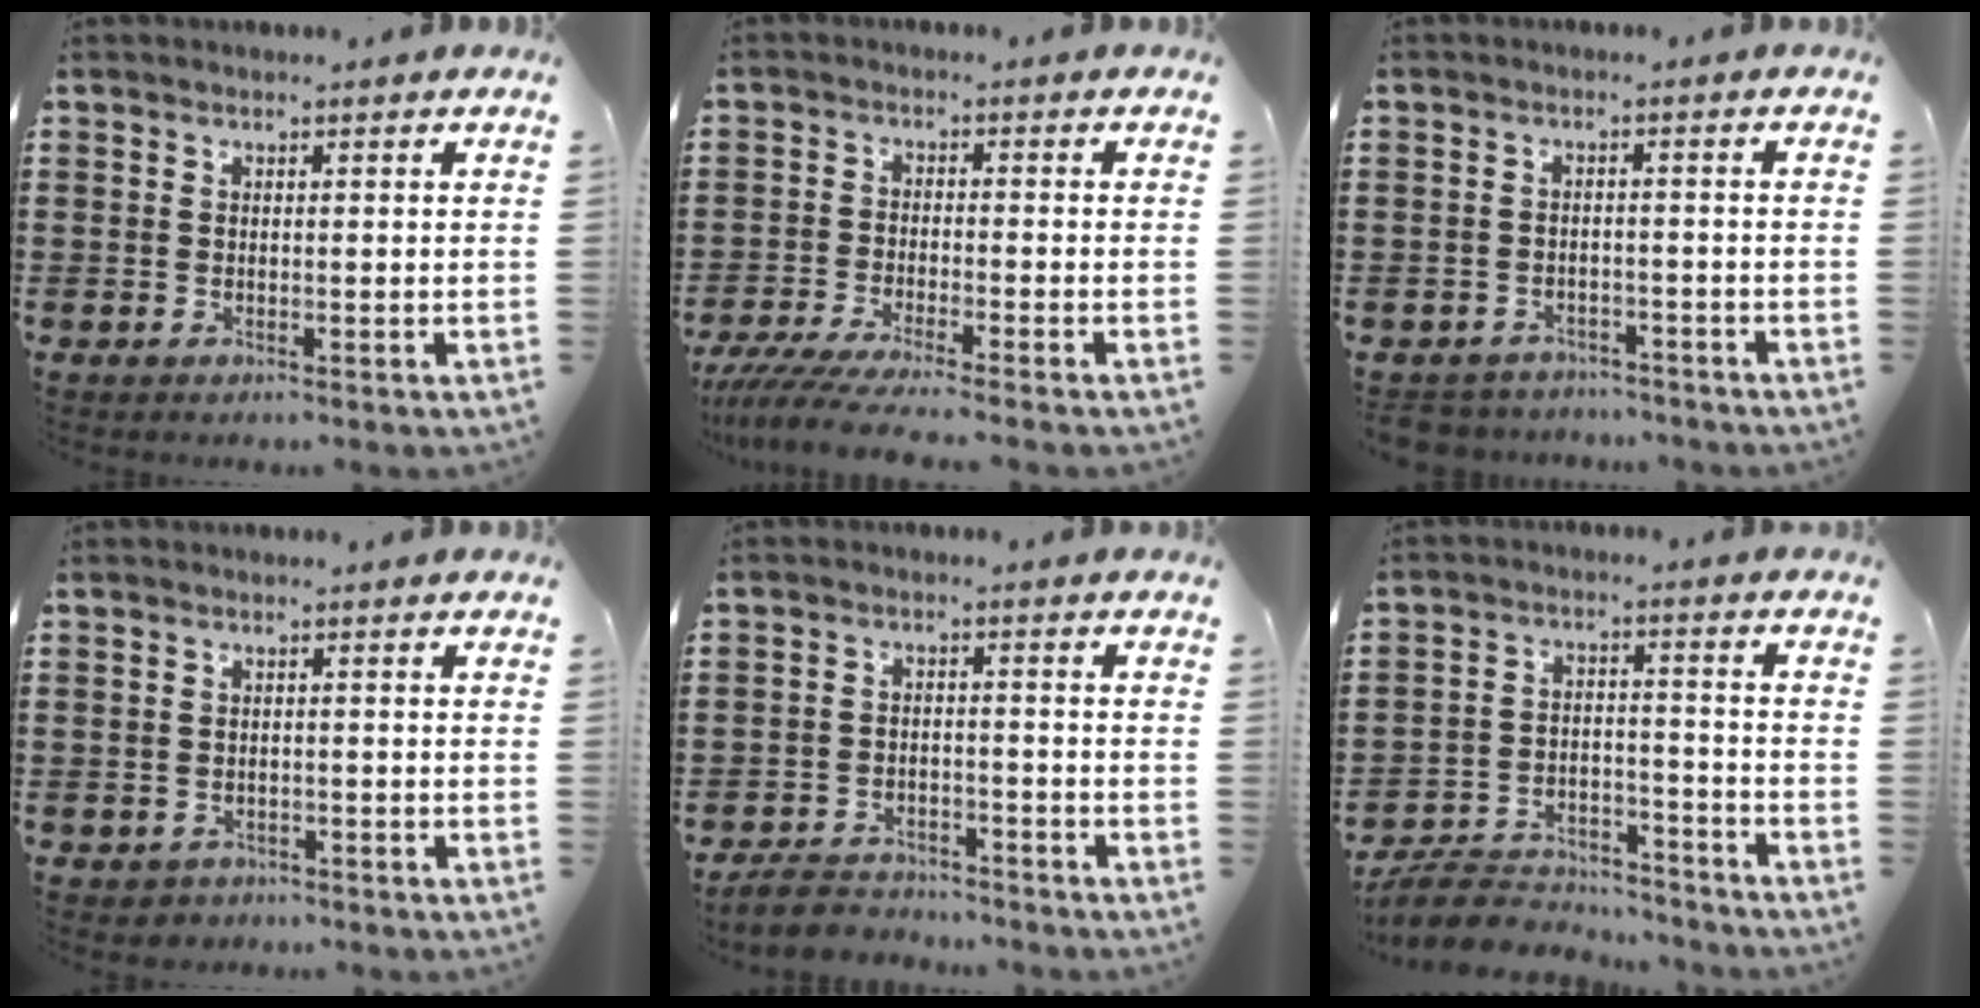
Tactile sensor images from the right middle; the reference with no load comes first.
{"total": 4.6, "force": [-4.1, -0.3, 1.9], "torque": [-0.054, -0.021, -0.085]}
{"total": 2.8, "force": [-2.8, 0.5, -0.3], "torque": [-0.004, -0.001, -0.062]}
{"total": 1.1, "force": [-1.0, 0.6, -0.1], "torque": [-0.002, 0.002, -0.023]}
{"total": 3.8, "force": [-3.7, 0.8, 0.2], "torque": [-0.015, 0.006, -0.081]}
{"total": 7.3, "force": [-7.0, 1.5, 1.2], "torque": [-0.024, 0.019, -0.139]}